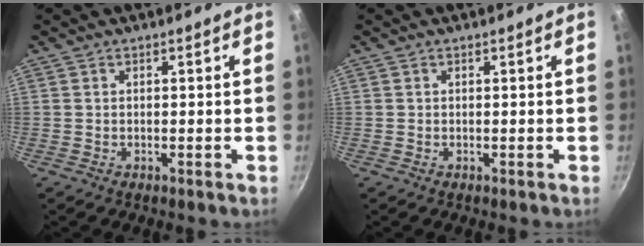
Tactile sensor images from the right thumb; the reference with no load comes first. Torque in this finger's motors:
{"motor_torque": [0.25, 0.60, -0.31, -0.06, 0.04]}